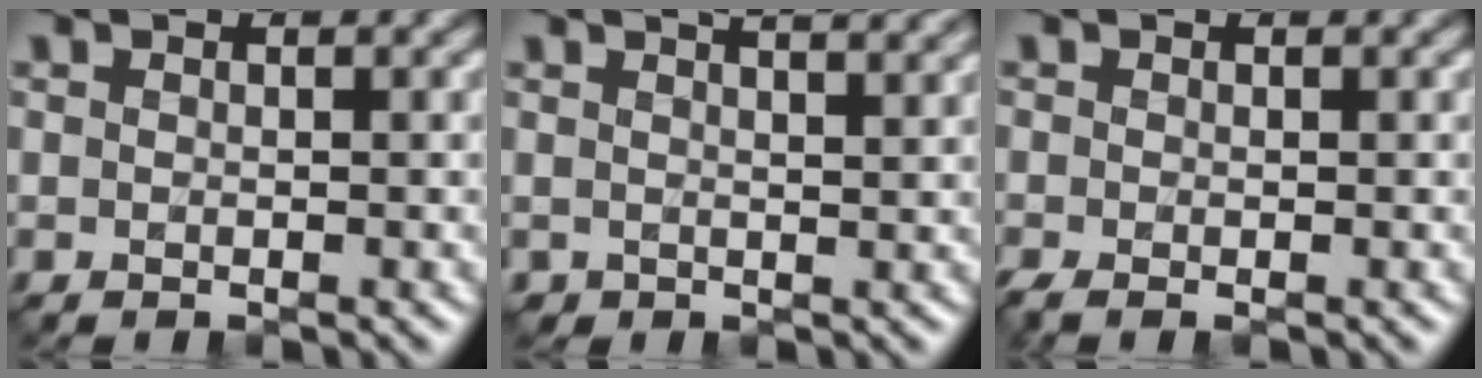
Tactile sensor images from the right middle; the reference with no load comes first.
{"total": 5.0, "force": [3.5, 2.3, 2.8], "torque": [-0.017, 0.037, 0.022]}
{"total": 1.3, "force": [-0.8, 0.3, 1.0], "torque": [-0.025, -0.013, -0.022]}